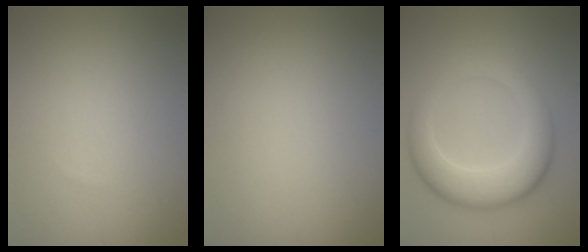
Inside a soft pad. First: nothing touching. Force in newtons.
{"total": 0.0}
{"total": 6.7, "press": 6.7, "slide": 0.2}